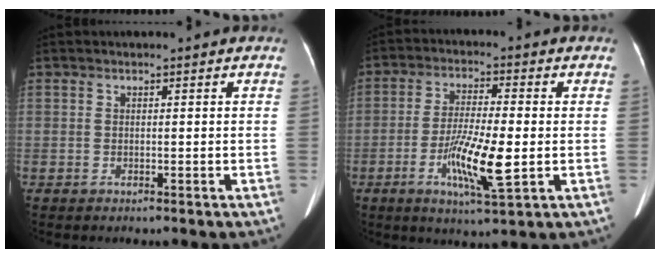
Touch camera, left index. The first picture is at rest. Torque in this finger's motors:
{"motor_torque": [0.32, 0.01, 0.26, 0.07]}